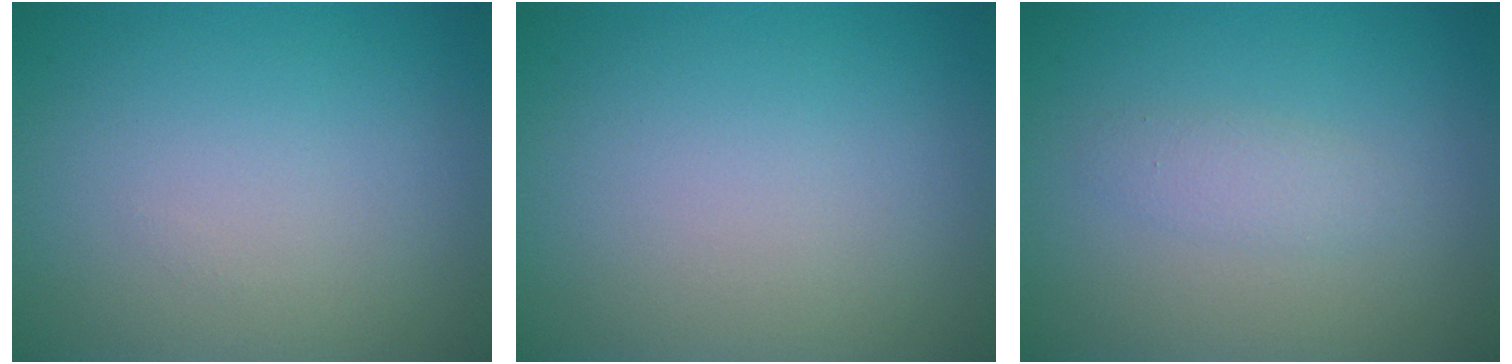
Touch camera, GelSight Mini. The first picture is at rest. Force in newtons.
{"total": 0.0}
{"total": 1.4, "press": 1.4, "slide": 0.0}